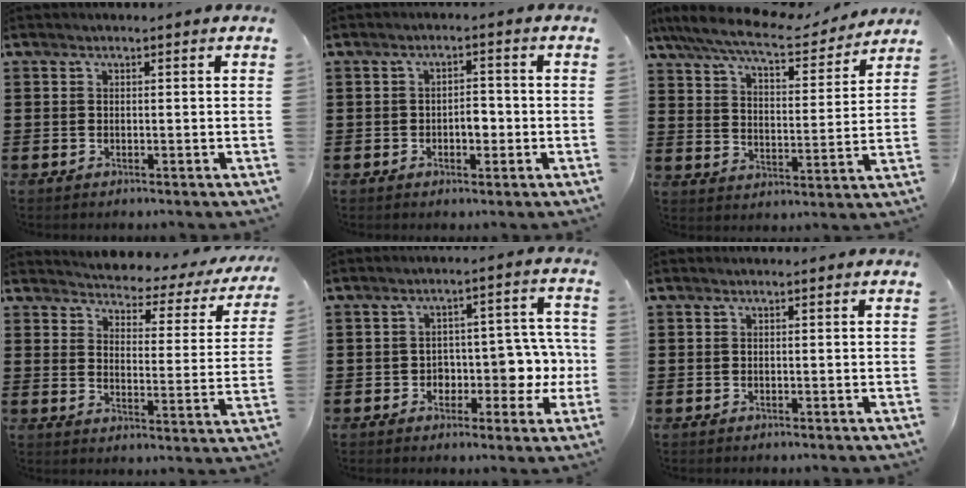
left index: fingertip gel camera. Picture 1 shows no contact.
{"total": 2.9, "force": [-0.8, 1.4, 2.4], "torque": [-0.039, 0.003, -0.020]}
{"total": 8.2, "force": [7.3, 0.7, 3.7], "torque": [-0.102, -0.039, 0.125]}
{"total": 2.8, "force": [2.7, 0.4, 0.3], "torque": [-0.021, -0.033, 0.035]}
{"total": 5.3, "force": [-1.0, 4.1, 3.3], "torque": [-0.049, -0.006, -0.027]}
{"total": 0.0}